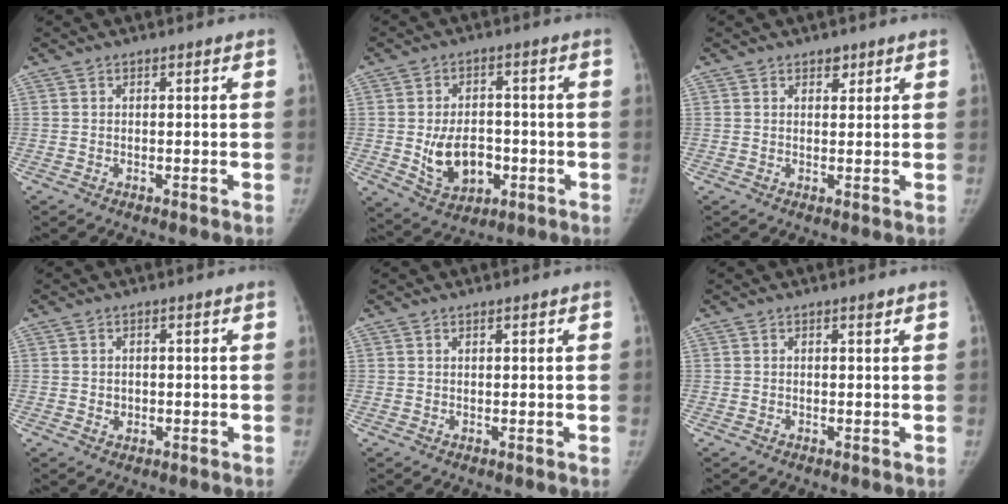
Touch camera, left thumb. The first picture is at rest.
{"total": 10.4, "force": [-2.0, 7.3, 7.1], "torque": [-0.089, 0.005, -0.021]}
{"total": 1.8, "force": [1.2, 1.1, 0.7], "torque": [0.003, -0.006, 0.016]}
{"total": 1.7, "force": [-0.1, 1.5, 0.8], "torque": [-0.005, 0.002, 0.002]}
{"total": 0.7, "force": [0.5, 0.2, 0.4], "torque": [-0.006, -0.002, 0.008]}
{"total": 0.7, "force": [0.5, 0.2, 0.5], "torque": [-0.006, -0.003, 0.007]}